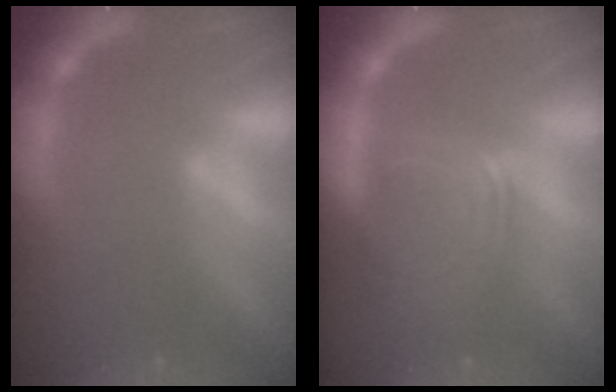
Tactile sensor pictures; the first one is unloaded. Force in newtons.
{"total": 8.1}